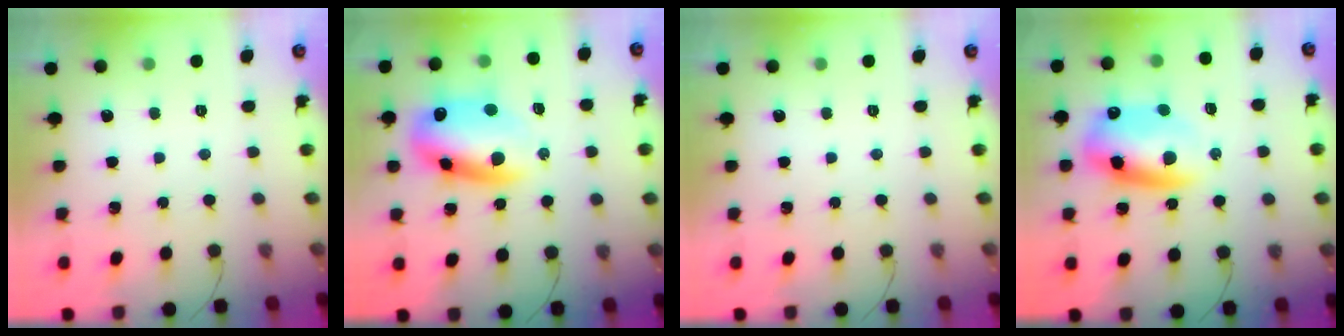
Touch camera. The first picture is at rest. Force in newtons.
{"total": 13.9, "press": 13.7, "slide": 2.5}
{"total": 0.0}
{"total": 14.3, "press": 13.8, "slide": 3.7}